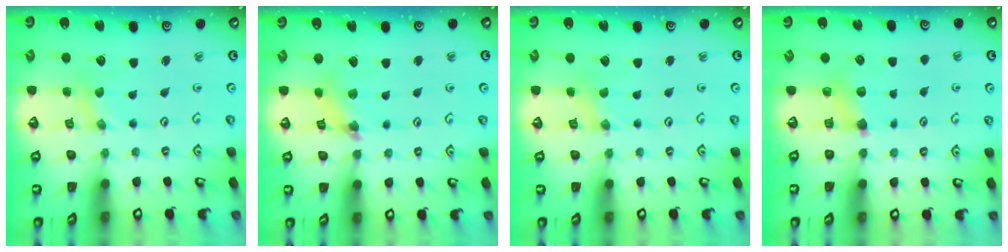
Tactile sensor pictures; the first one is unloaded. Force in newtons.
{"total": 6.2, "press": 6.2, "slide": 0.7}
{"total": 0.0}
{"total": 5.2, "press": 5.1, "slide": 0.6}